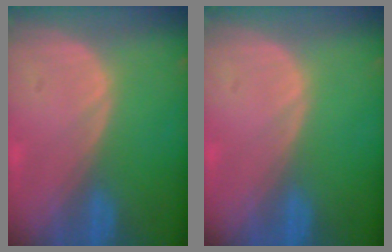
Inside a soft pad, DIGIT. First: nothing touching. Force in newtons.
{"total": 0.0}